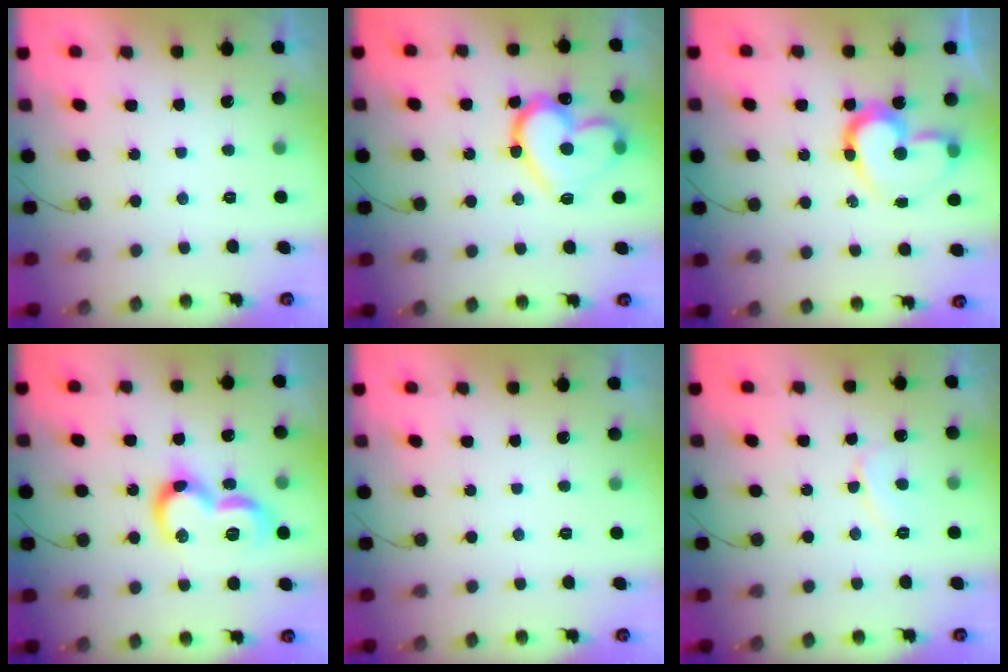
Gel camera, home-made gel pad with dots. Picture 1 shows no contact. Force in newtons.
{"total": 19.2, "press": 19.1, "slide": 2.2}
{"total": 13.5, "press": 13.4, "slide": 1.4}
{"total": 13.8, "press": 13.7, "slide": 1.2}
{"total": 0.0}
{"total": 5.6, "press": 5.5, "slide": 0.8}